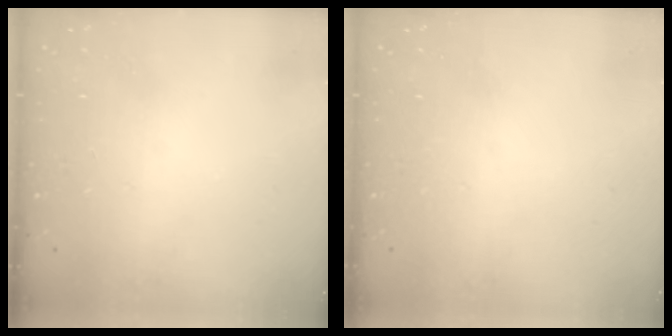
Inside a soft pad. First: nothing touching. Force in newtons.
{"total": 0.0}